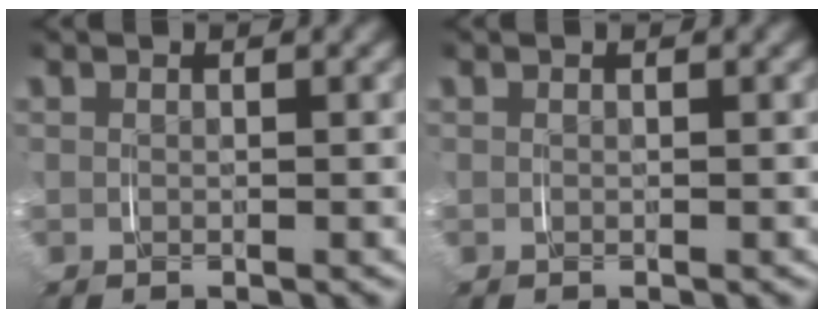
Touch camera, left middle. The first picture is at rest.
{"total": 0.0}